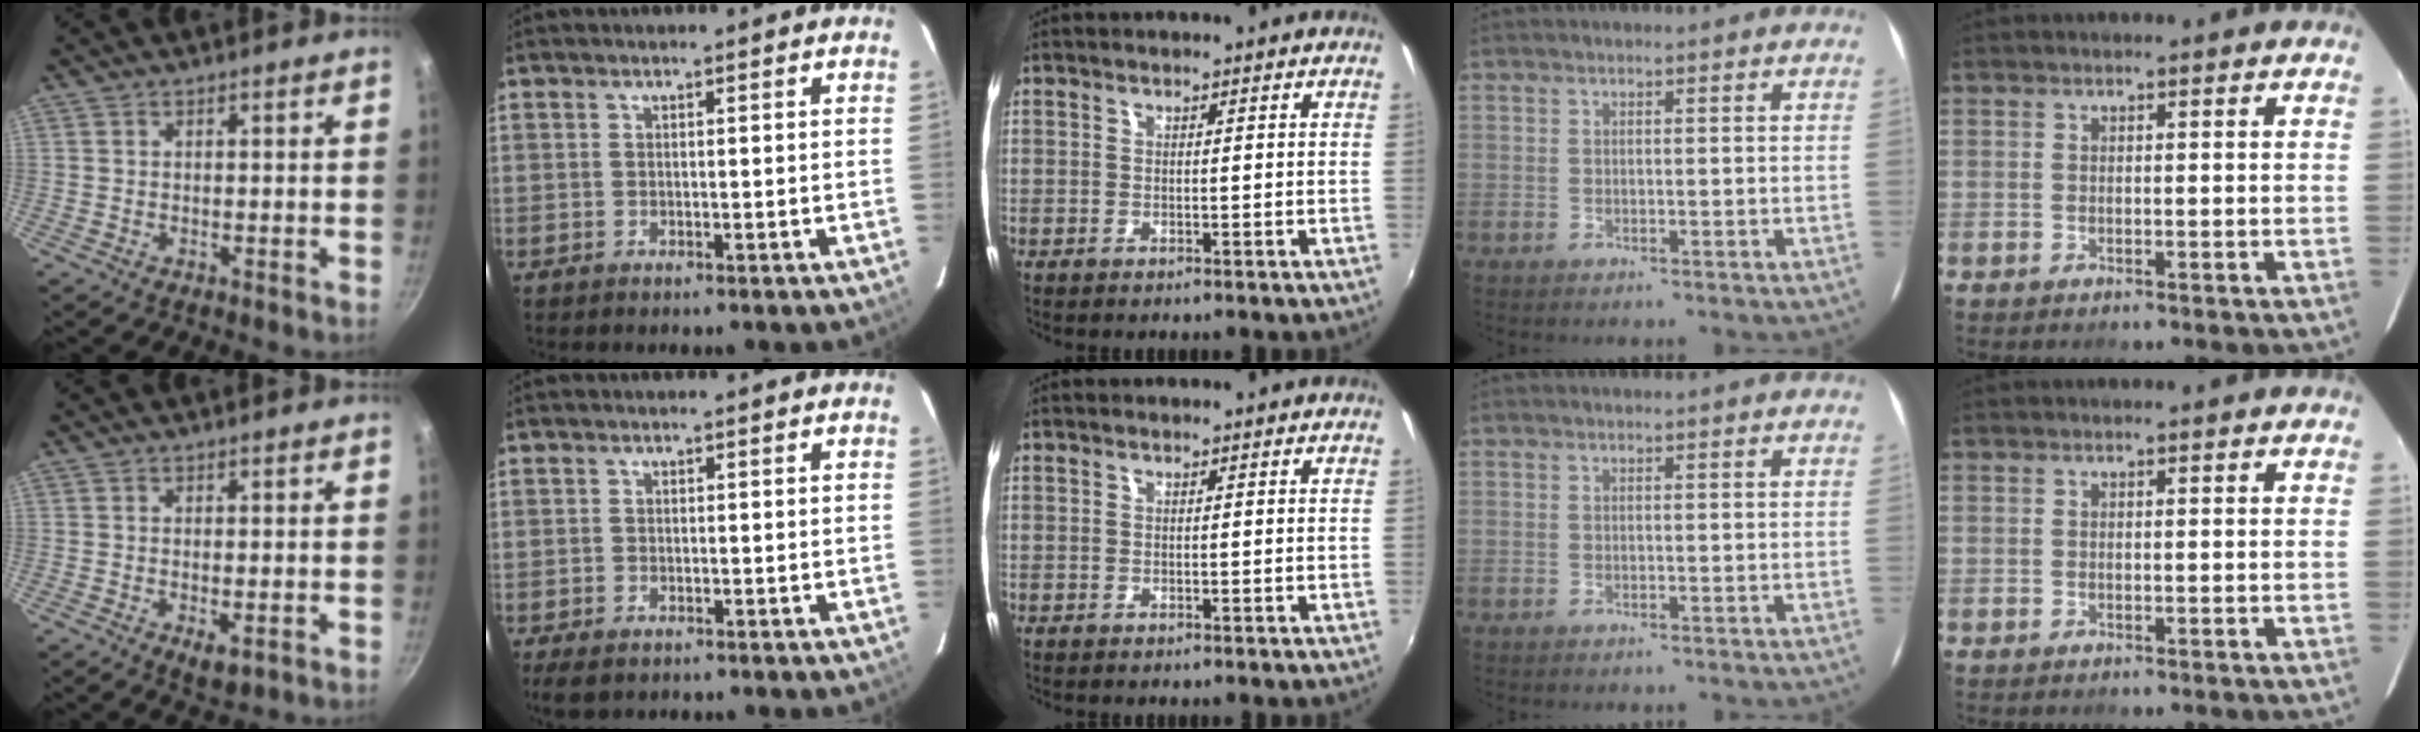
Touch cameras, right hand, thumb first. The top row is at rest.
{"thumb": {"total": 3.3, "force": [-1.1, 1.4, 2.8], "torque": [-0.044, -0.008, -0.011]}, "index": {"total": 3.5, "force": [-2.4, 1.8, 1.8], "torque": [-0.044, -0.012, -0.044]}}